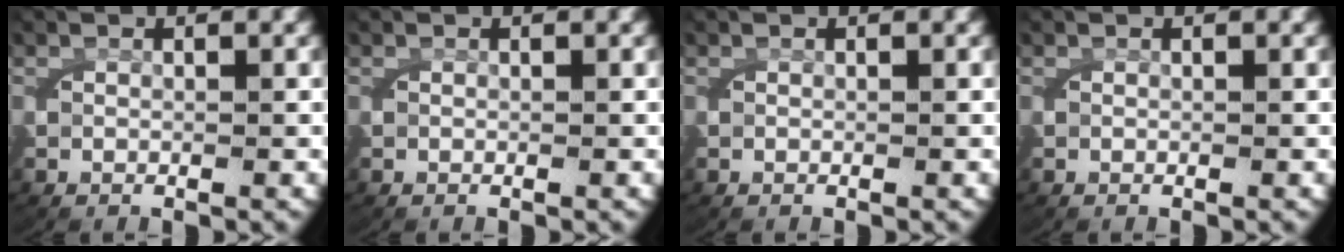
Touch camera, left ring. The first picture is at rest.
{"total": 0.0}
{"total": 0.0}
{"total": 0.0}